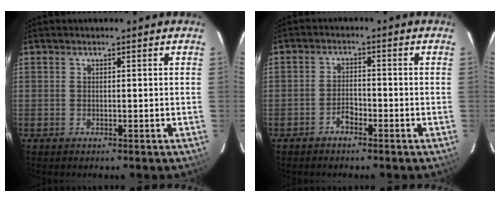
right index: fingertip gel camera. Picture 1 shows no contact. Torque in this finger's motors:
{"motor_torque": [-0.17, -0.03, -0.03, 0.00]}